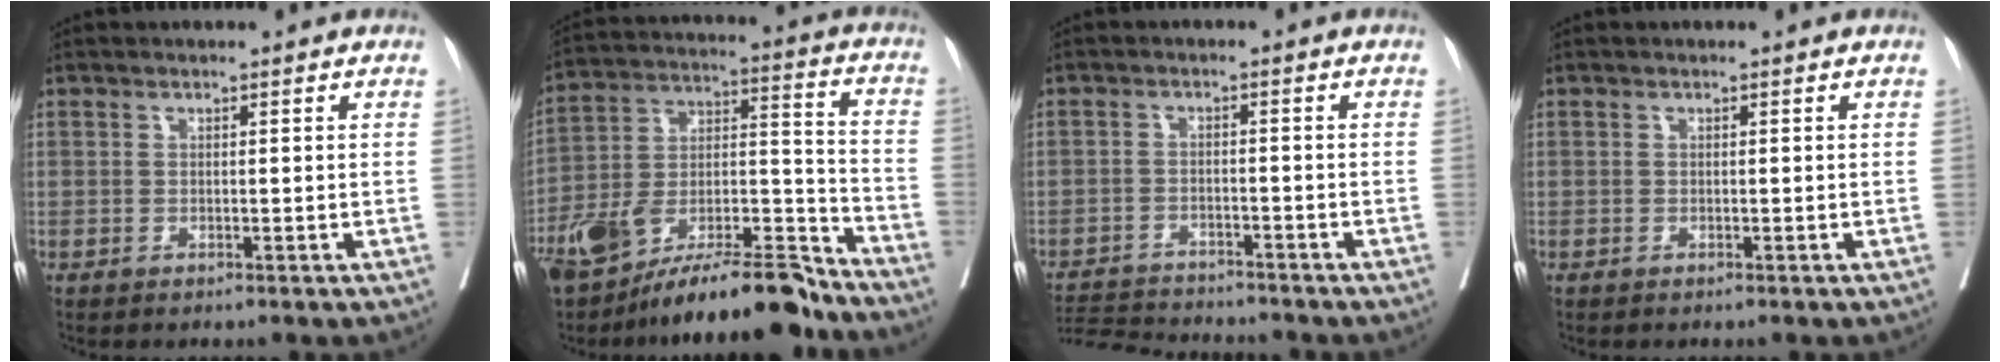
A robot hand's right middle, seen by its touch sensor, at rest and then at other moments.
{"total": 21.1, "force": [-17.3, 3.5, 11.4], "torque": [-0.197, 0.017, -0.304]}
{"total": 9.5, "force": [-9.2, 0.8, 2.1], "torque": [-0.034, -0.001, -0.145]}
{"total": 0.0}